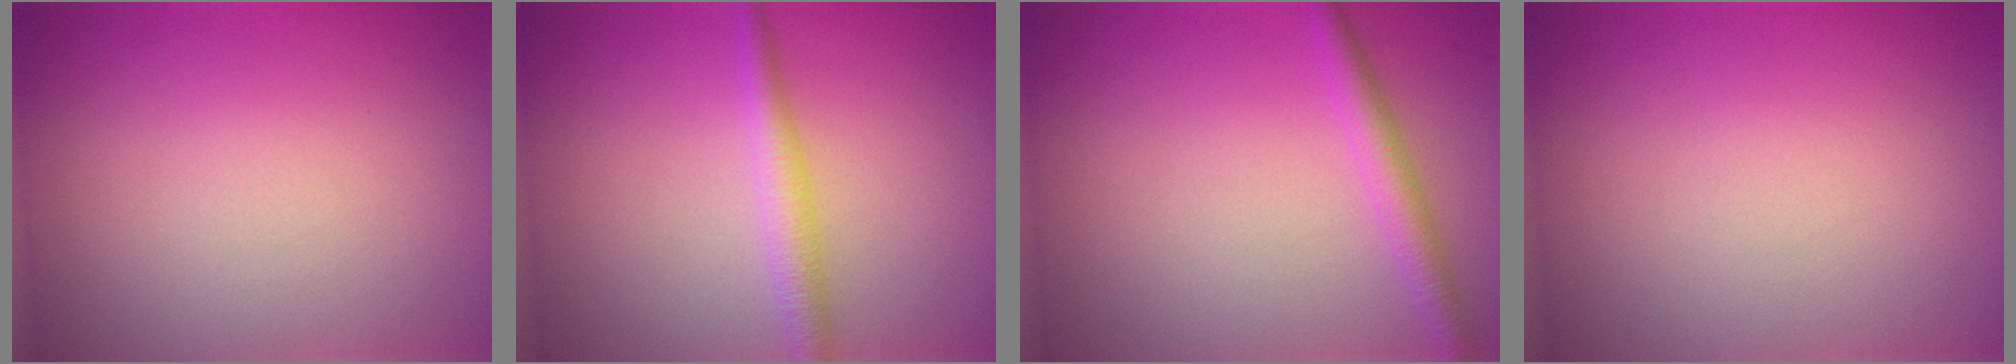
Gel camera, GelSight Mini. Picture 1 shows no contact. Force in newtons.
{"total": 2.5, "press": 2.5, "slide": 0.1}
{"total": 2.3, "press": 2.3, "slide": 0.1}
{"total": 0.0}